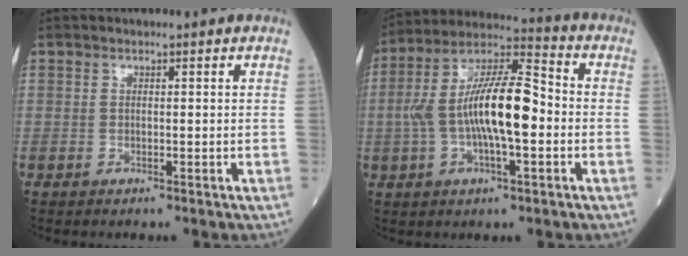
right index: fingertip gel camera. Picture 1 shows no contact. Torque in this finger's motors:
{"motor_torque": [2.14, 0.00, 1.06, 0.21]}